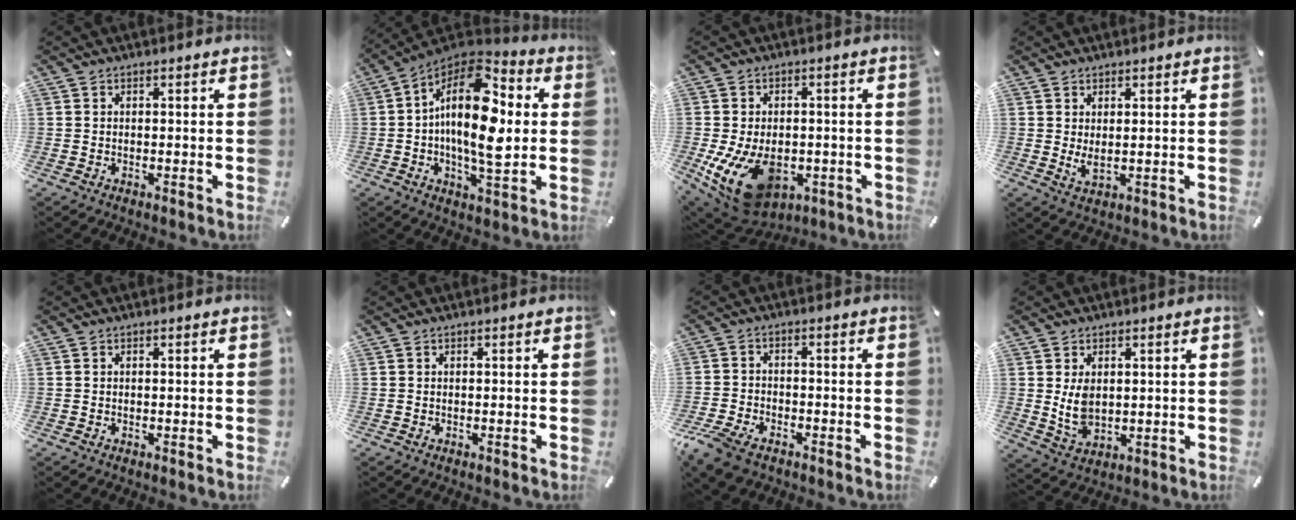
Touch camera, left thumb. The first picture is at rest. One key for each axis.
{"total": 19.7, "fx": 1.4, "fy": 9.8, "fz": 17.1, "tx": -0.327, "ty": -0.017, "tz": 0.014}
{"total": 15.0, "fx": -4.5, "fy": 10.0, "fz": 10.3, "tx": -0.186, "ty": 0.014, "tz": -0.066}
{"total": 3.2, "fx": 0.7, "fy": 1.4, "fz": 2.7, "tx": -0.058, "ty": -0.009, "tz": 0.010}
{"total": 0.0}
{"total": 0.0}
{"total": 6.8, "fx": -4.9, "fy": 3.5, "fz": 3.2, "tx": -0.085, "ty": 0.012, "tz": -0.097}
{"total": 6.1, "fx": 1.2, "fy": 4.1, "fz": 4.4, "tx": -0.088, "ty": -0.008, "tz": 0.020}